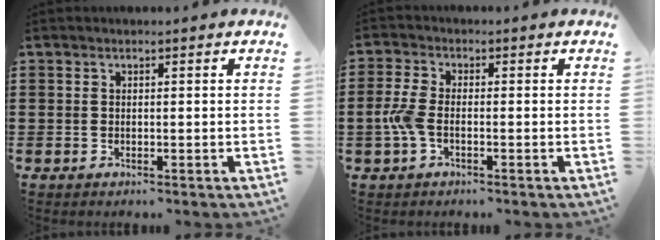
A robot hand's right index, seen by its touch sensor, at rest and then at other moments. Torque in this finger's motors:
{"motor_torque": [1.77, -0.14, 0.37, 0.16]}